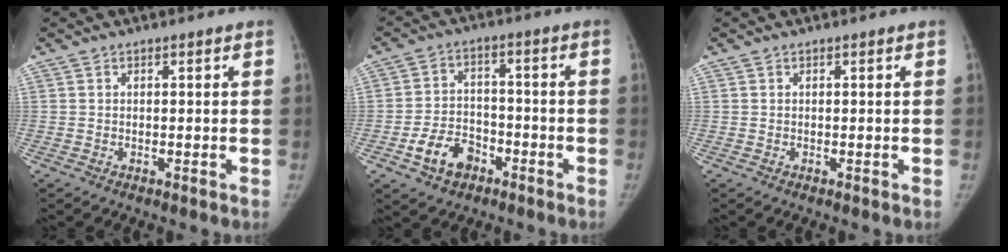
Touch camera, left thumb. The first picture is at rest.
{"total": 8.0, "force": [-4.1, 5.6, 4.0], "torque": [-0.054, 0.028, -0.069]}
{"total": 0.0}